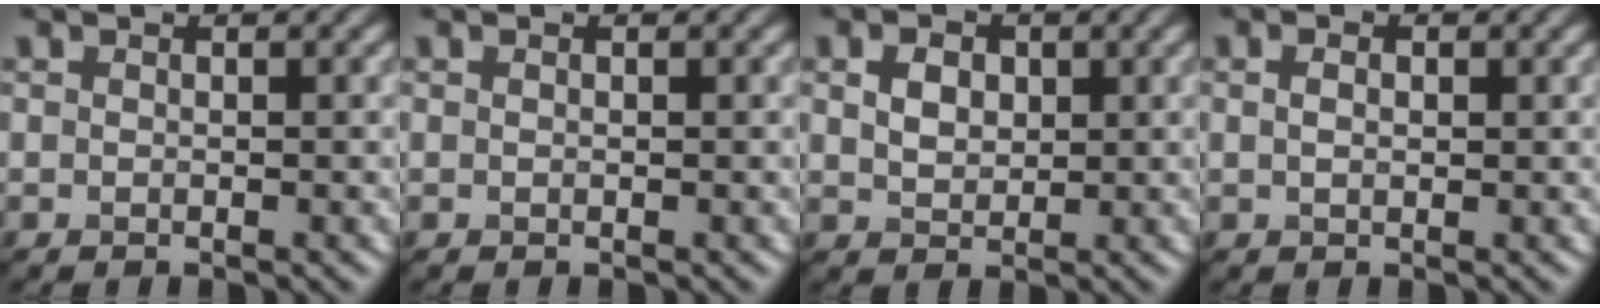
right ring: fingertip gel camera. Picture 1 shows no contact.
{"total": 0.0}
{"total": 2.5, "force": [0.8, 1.8, 1.5], "torque": [-0.032, 0.001, 0.014]}
{"total": 1.8, "force": [0.6, 1.2, 1.3], "torque": [-0.022, 0.006, -0.001]}